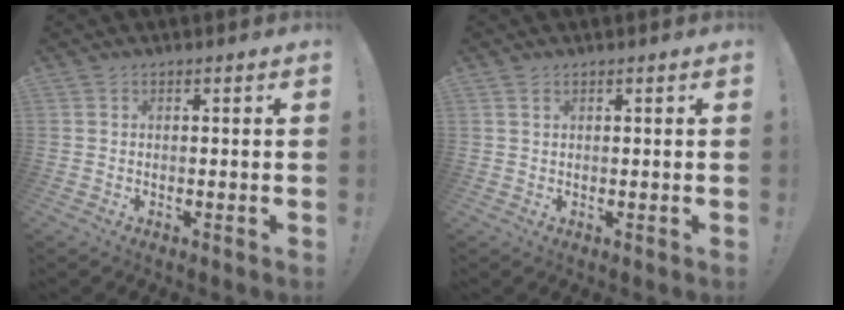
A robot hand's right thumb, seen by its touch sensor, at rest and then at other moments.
{"total": 1.2, "force": [0.7, 0.6, 0.8], "torque": [-0.013, -0.001, 0.012]}